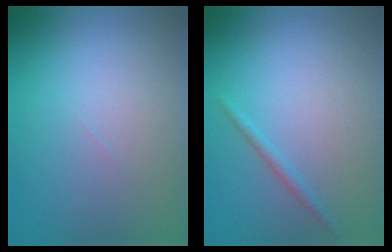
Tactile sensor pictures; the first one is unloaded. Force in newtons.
{"total": 1.0, "press": 1.0, "slide": 0.0}